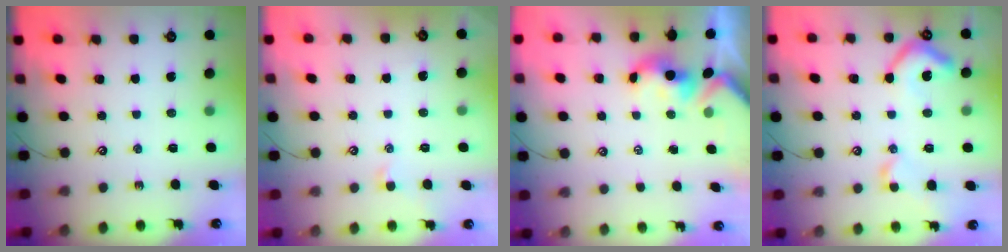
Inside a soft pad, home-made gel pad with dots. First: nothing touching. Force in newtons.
{"total": 0.8, "press": 0.6, "slide": 0.5}
{"total": 0.5, "press": 0.4, "slide": 0.4}
{"total": 9.4, "press": 9.3, "slide": 1.2}